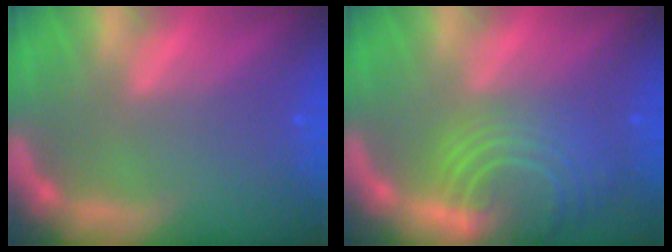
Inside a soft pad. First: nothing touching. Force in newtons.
{"total": 9.0}